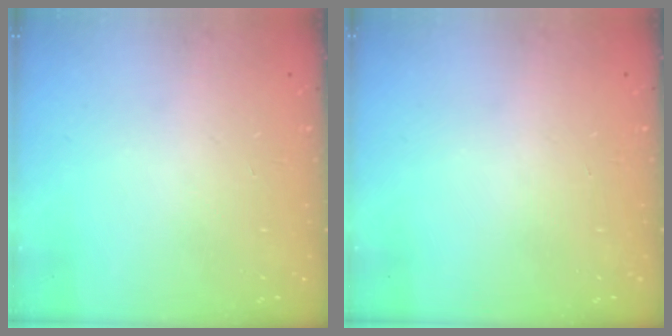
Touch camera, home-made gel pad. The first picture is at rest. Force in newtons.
{"total": 0.0}